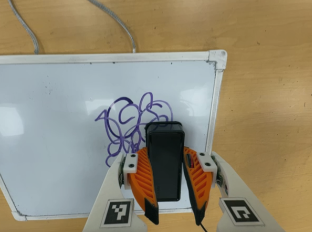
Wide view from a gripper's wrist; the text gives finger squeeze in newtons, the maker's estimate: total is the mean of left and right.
{"total": 13.7, "left": 12.8, "right": 14.6}